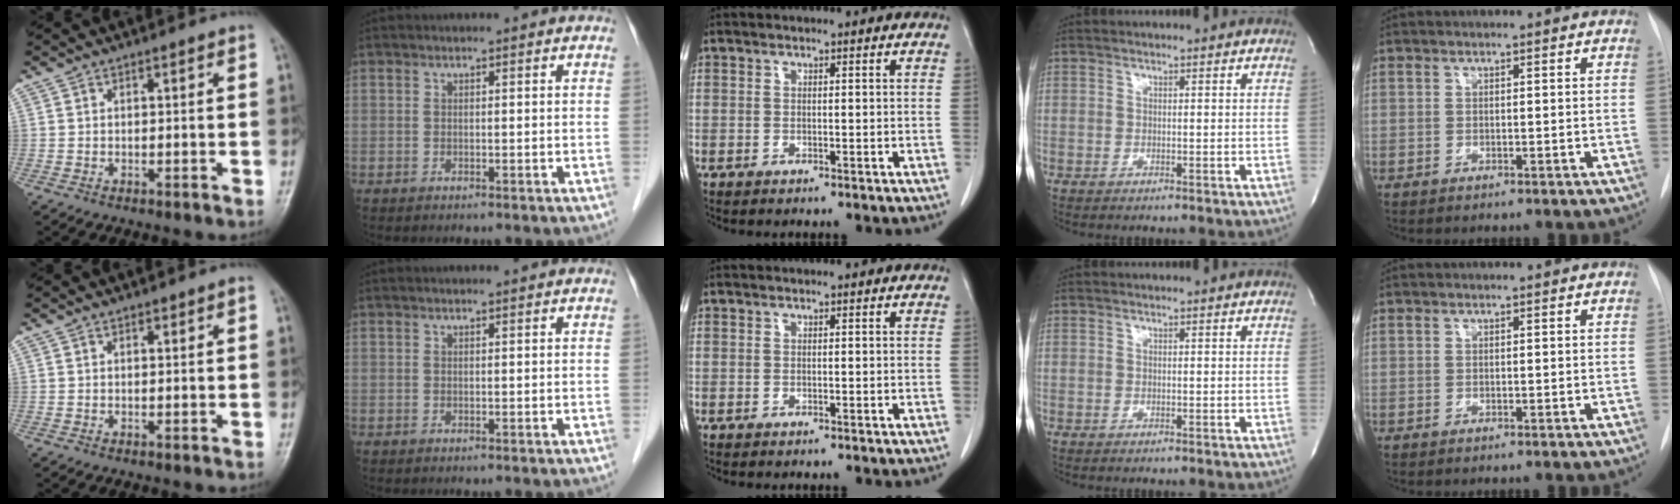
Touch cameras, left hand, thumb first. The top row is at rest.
{"thumb": {"total": 0.8, "force": [0.4, 0.3, 0.6], "torque": [-0.005, 0.000, 0.007]}, "index": {"total": 0.7, "force": [0.7, 0.0, 0.3], "torque": [-0.006, 0.005, 0.011]}}